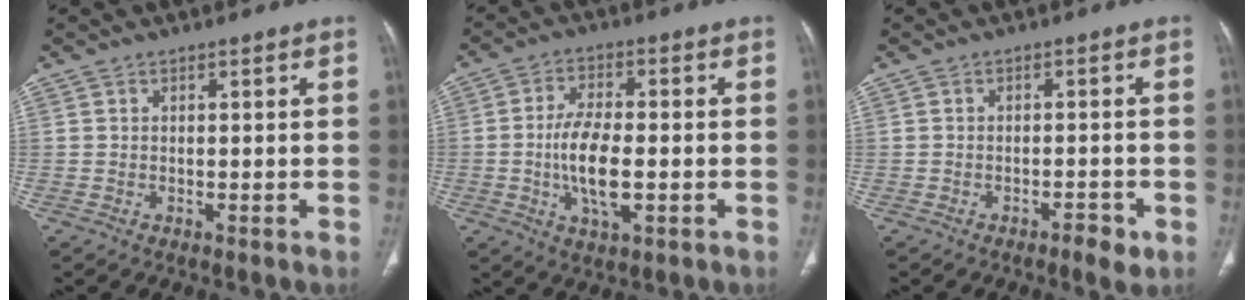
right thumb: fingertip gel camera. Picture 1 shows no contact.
{"total": 9.7, "force": [-1.6, 4.4, 8.5], "torque": [-0.161, 0.006, -0.029]}
{"total": 3.4, "force": [-1.9, 1.3, 2.5], "torque": [-0.033, 0.010, -0.027]}